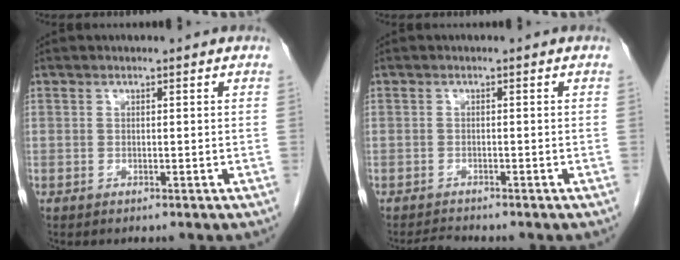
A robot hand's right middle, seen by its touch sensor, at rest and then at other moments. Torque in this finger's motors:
{"motor_torque": [0.02, 0.00, -0.02, 0.00]}